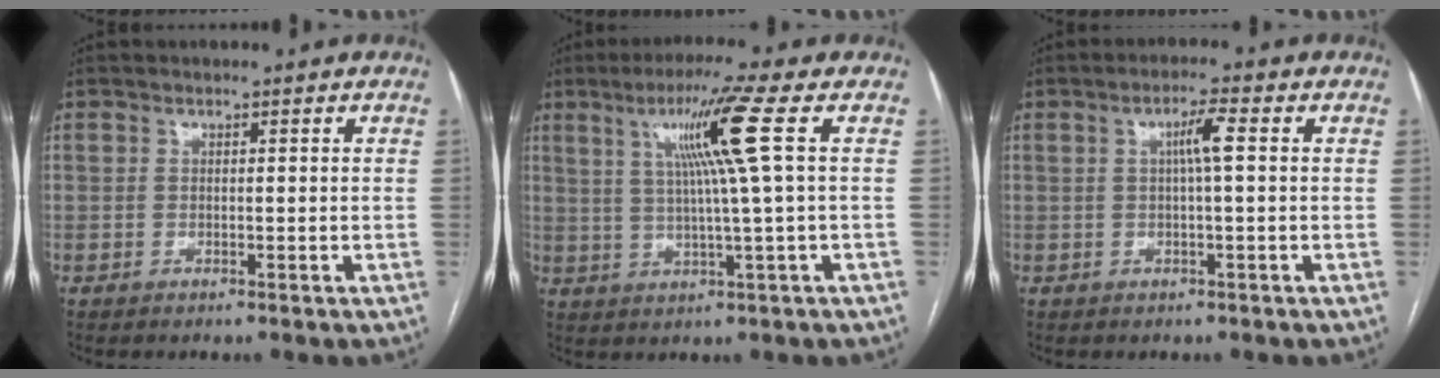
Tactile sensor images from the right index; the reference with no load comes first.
{"total": 9.4, "force": [2.9, -2.2, 8.7], "torque": [-0.151, 0.008, 0.056]}
{"total": 3.7, "force": [0.5, -0.1, 3.7], "torque": [-0.064, 0.007, 0.009]}